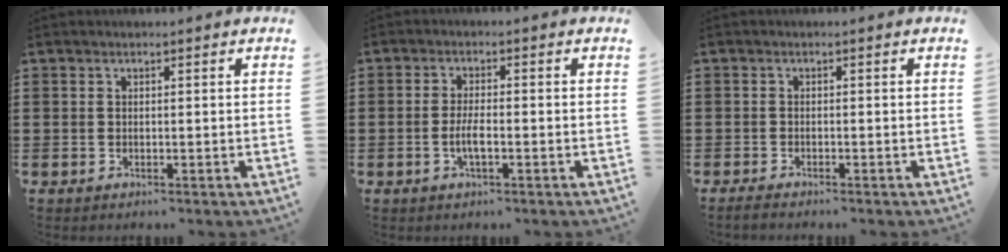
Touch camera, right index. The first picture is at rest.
{"total": 3.1, "force": [-1.0, 0.7, 2.8], "torque": [-0.063, -0.004, -0.023]}
{"total": 1.0, "force": [-1.0, 0.1, 0.1], "torque": [-0.005, 0.000, -0.019]}